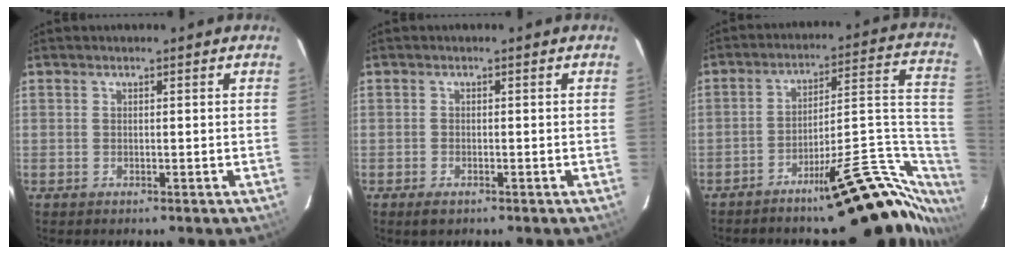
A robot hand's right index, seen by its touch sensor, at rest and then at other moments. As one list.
[{"total": 2.0, "force": [-1.4, 0.9, 1.1], "torque": [-0.023, -0.005, -0.026]}, {"total": 22.0, "force": [-15.8, 5.7, 14.3], "torque": [-0.135, 0.035, -0.223]}]